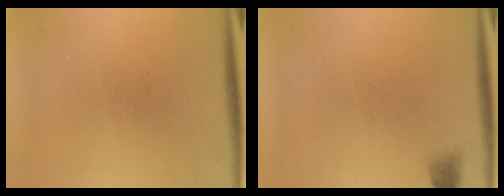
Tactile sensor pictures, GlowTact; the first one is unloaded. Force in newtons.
{"total": 1.2}